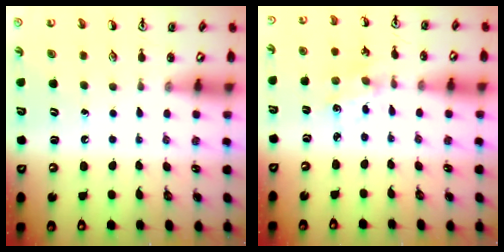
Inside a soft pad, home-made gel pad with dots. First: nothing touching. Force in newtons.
{"total": 1.6, "press": 1.5, "slide": 0.5}